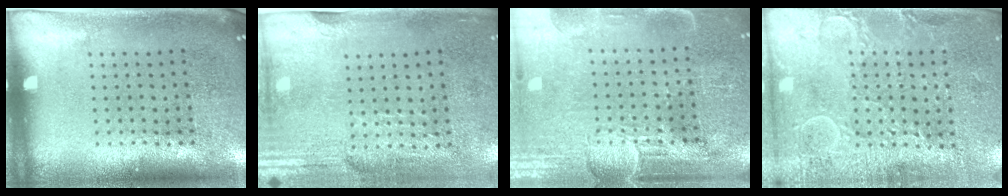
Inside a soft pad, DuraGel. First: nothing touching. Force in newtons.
{"total": 3.0, "press": 2.5, "slide": 1.6}
{"total": 3.9, "press": 3.5, "slide": 1.8}
{"total": 2.8, "press": 2.8, "slide": 0.5}